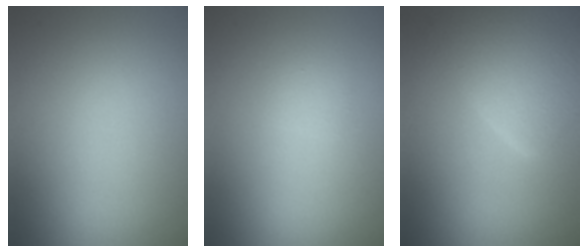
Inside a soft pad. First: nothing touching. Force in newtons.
{"total": 0.6, "press": 0.6, "slide": 0.1}
{"total": 6.2, "press": 6.2, "slide": 0.1}